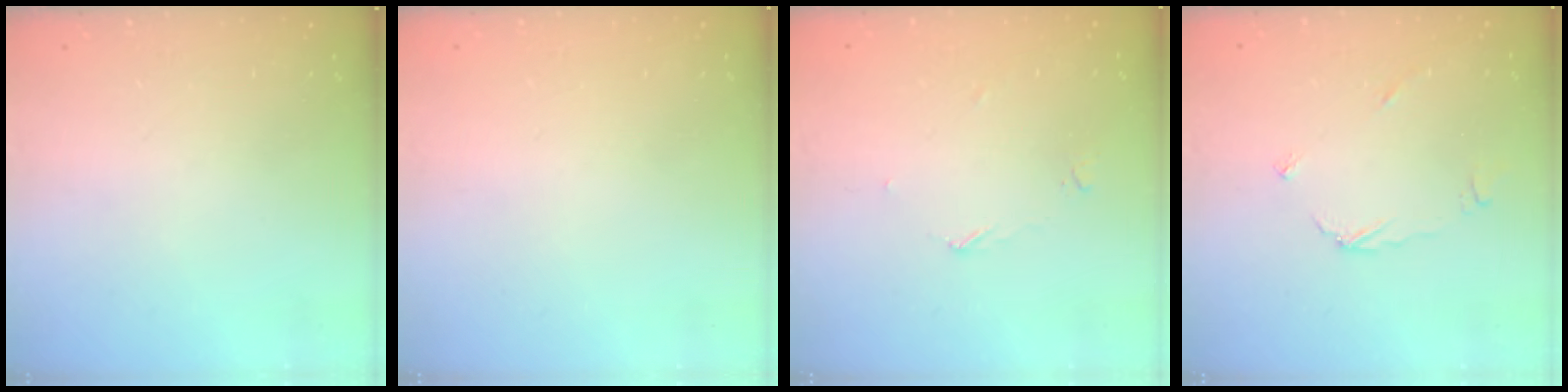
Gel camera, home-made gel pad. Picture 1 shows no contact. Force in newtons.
{"total": 1.8, "press": 1.8, "slide": 0.1}
{"total": 3.7, "press": 3.7, "slide": 0.4}
{"total": 3.4, "press": 3.4, "slide": 0.4}